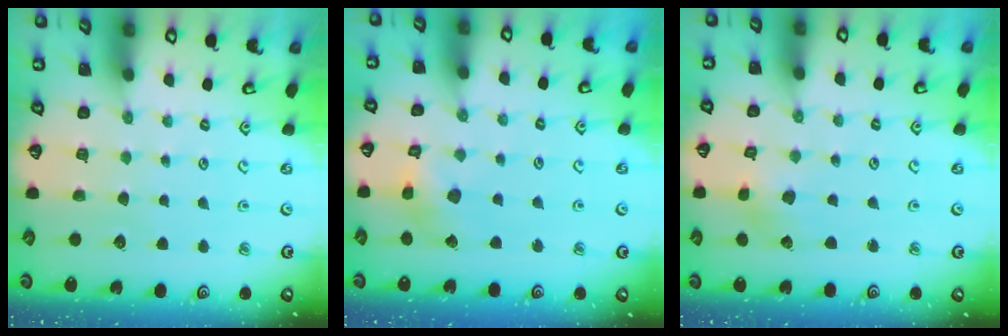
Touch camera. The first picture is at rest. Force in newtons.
{"total": 6.1, "press": 6.1, "slide": 0.4}
{"total": 2.5, "press": 2.4, "slide": 0.4}